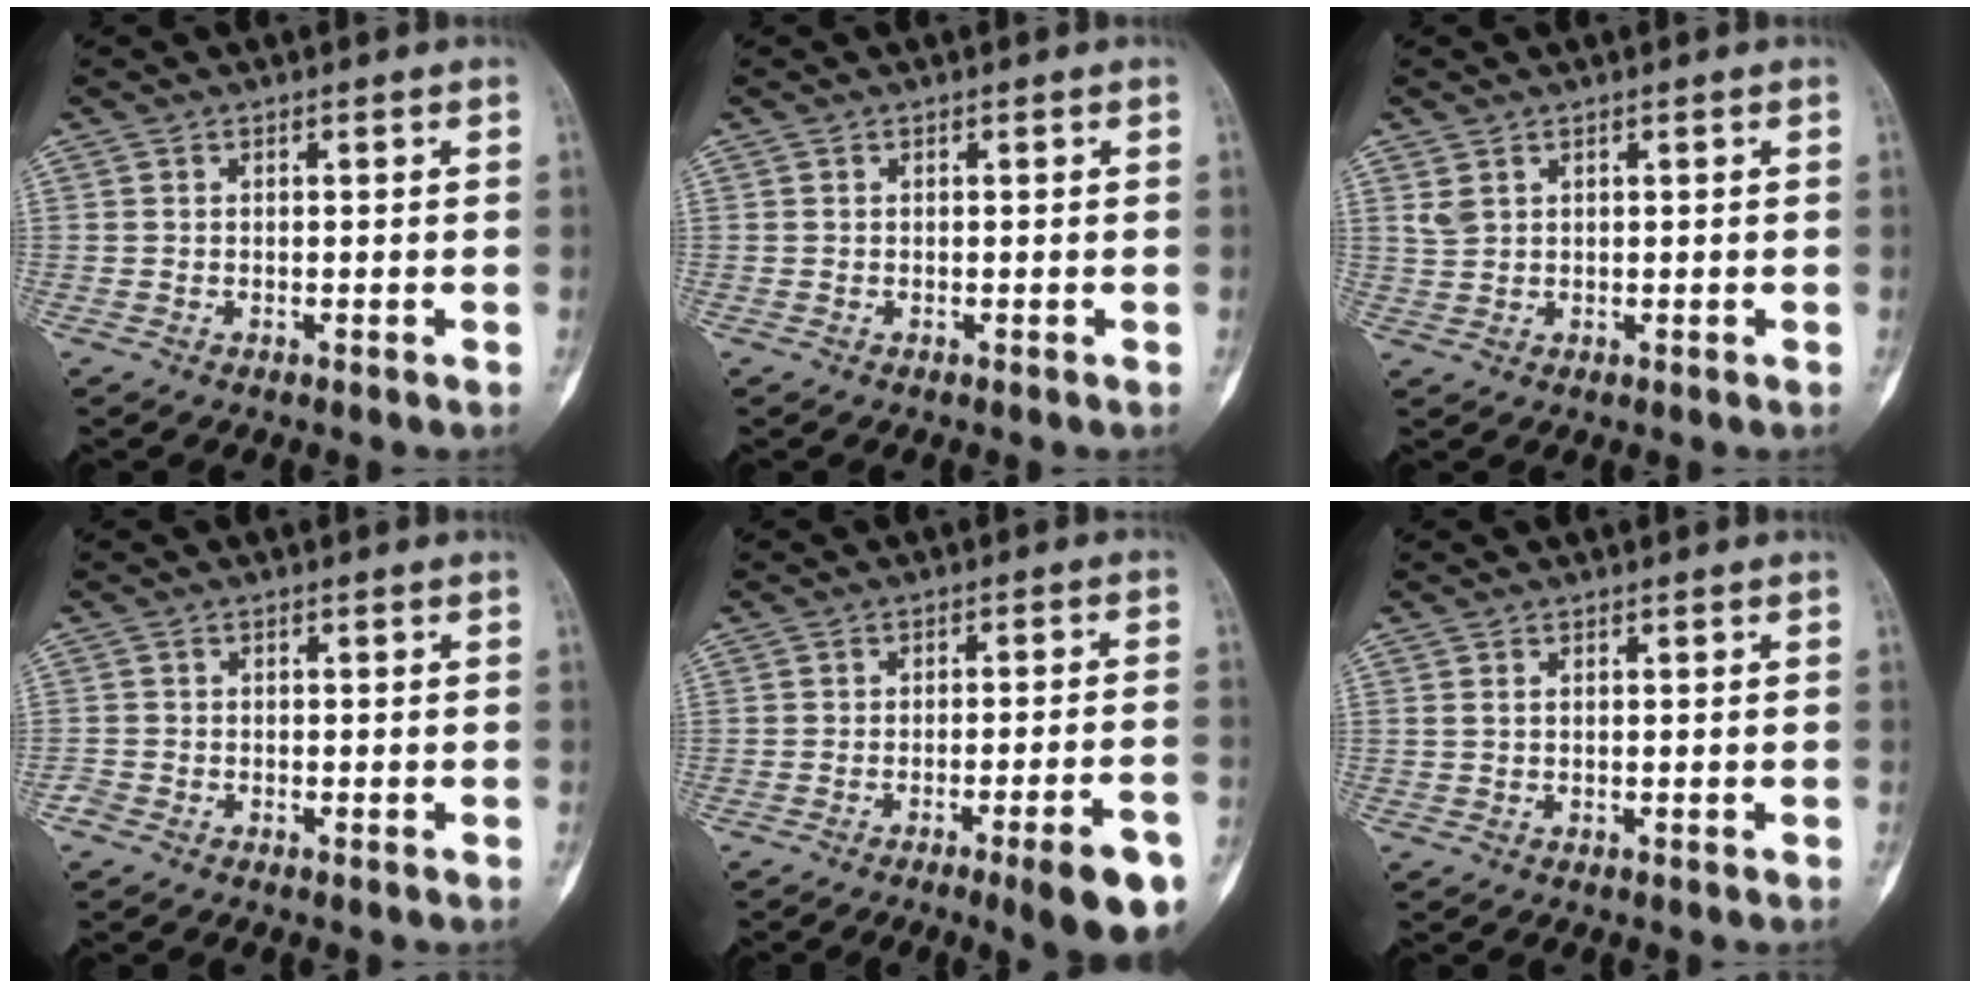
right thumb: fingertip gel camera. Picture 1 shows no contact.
{"total": 0.0}
{"total": 1.9, "force": [0.9, 1.2, 1.2], "torque": [-0.025, 0.005, 0.026]}
{"total": 1.4, "force": [-1.2, 0.7, 0.2], "torque": [-0.003, 0.000, -0.029]}
{"total": 10.6, "force": [-5.8, 1.3, 8.8], "torque": [-0.111, 0.018, -0.075]}
{"total": 0.6, "force": [0.1, 0.2, 0.5], "torque": [-0.018, 0.004, 0.004]}